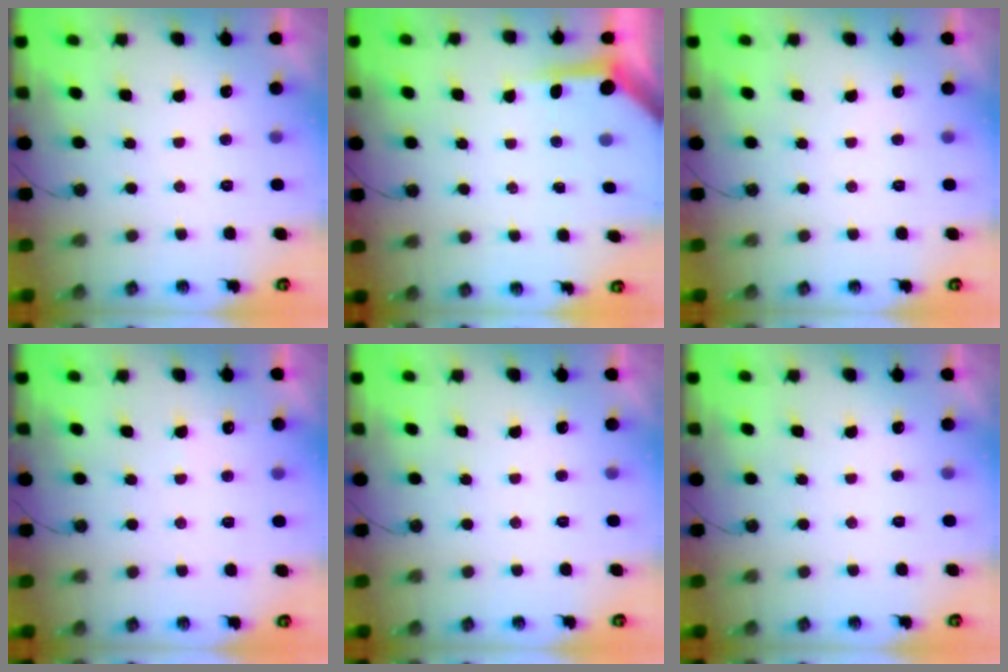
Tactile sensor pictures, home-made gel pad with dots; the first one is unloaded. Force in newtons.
{"total": 3.9, "press": 3.9, "slide": 0.5}
{"total": 0.0}
{"total": 3.0, "press": 3.0, "slide": 0.3}
{"total": 0.0}
{"total": 0.0}